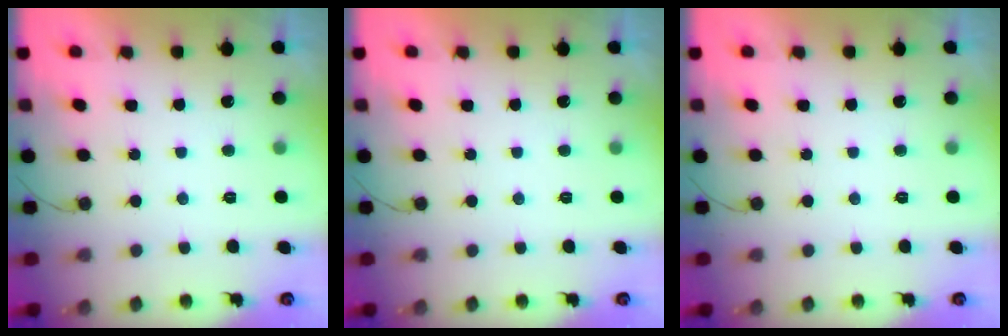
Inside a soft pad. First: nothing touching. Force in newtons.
{"total": 0.0}
{"total": 0.0}